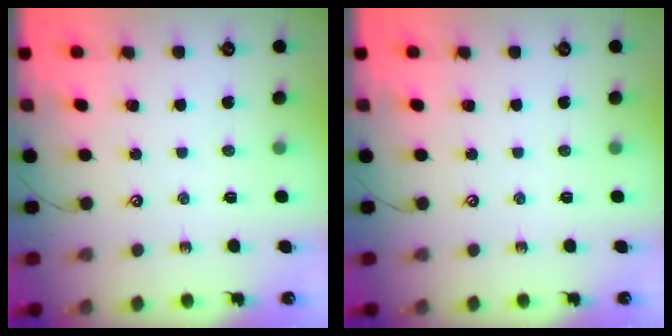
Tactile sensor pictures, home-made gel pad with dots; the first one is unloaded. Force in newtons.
{"total": 0.0}